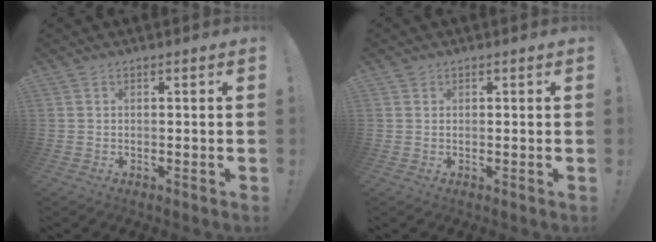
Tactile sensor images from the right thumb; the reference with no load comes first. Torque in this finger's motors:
{"motor_torque": [-0.06, 0.16, 0.02, 0.30, 0.00]}